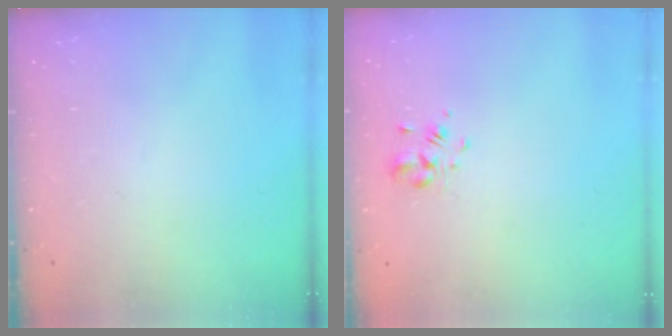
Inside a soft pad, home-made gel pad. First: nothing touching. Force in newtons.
{"total": 2.1, "press": 1.9, "slide": 0.7}